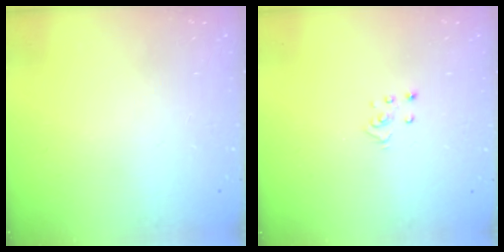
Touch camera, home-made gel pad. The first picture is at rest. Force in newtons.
{"total": 2.8, "press": 2.8, "slide": 0.3}